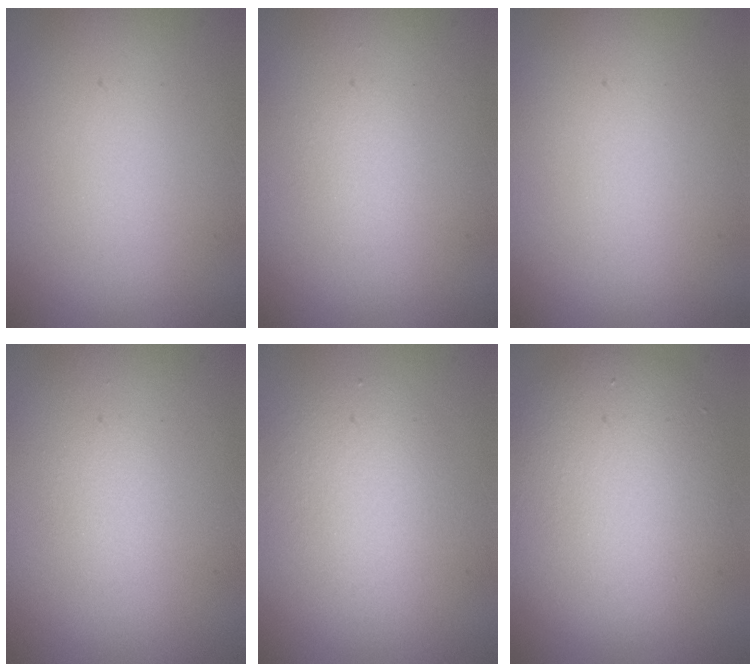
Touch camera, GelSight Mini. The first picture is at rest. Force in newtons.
{"total": 0.8, "press": 0.7, "slide": 0.1}
{"total": 0.0}
{"total": 0.8, "press": 0.7, "slide": 0.1}
{"total": 2.8, "press": 2.8, "slide": 0.1}
{"total": 7.1, "press": 7.0, "slide": 0.7}